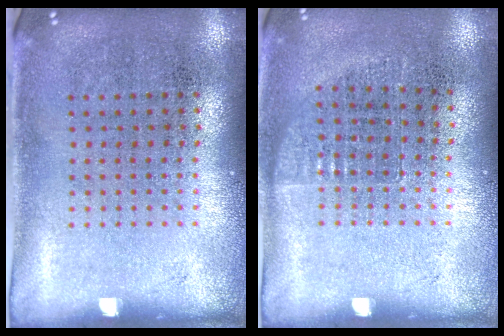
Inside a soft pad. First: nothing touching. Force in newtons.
{"total": 0.7, "press": 0.6, "slide": 0.1}